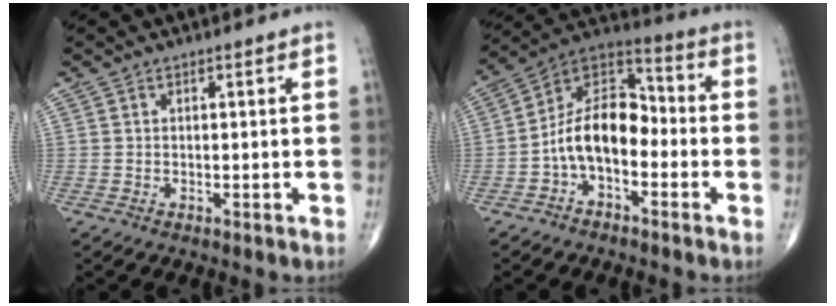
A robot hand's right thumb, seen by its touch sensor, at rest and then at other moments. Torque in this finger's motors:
{"motor_torque": [1.69, 1.68, 1.41, -0.34, 0.12]}